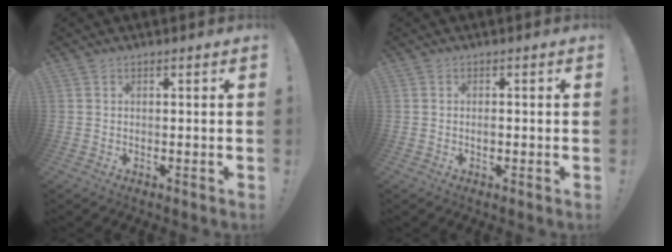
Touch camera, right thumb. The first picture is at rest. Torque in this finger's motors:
{"motor_torque": [0.11, 0.07, 0.09, -0.19, 0.00]}